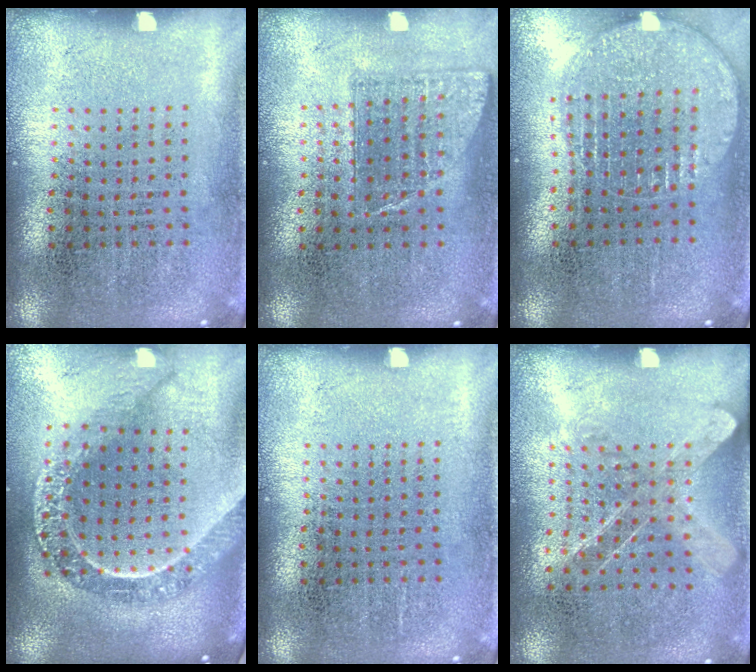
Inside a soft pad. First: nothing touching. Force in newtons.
{"total": 0.8, "press": 0.7, "slide": 0.3}
{"total": 1.5, "press": 1.4, "slide": 0.6}
{"total": 2.5, "press": 2.1, "slide": 1.4}
{"total": 0.0}
{"total": 1.3, "press": 1.0, "slide": 0.7}